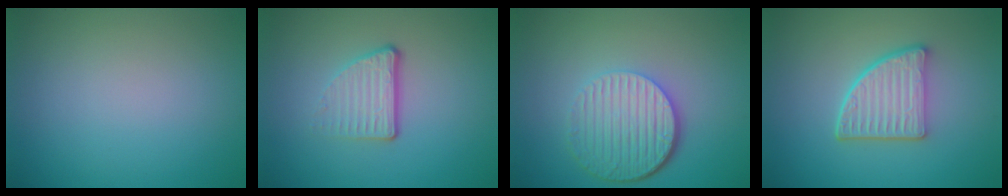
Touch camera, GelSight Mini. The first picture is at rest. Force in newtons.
{"total": 3.5, "press": 2.3, "slide": 2.6}
{"total": 5.9, "press": 4.2, "slide": 4.1}
{"total": 4.8, "press": 3.8, "slide": 2.9}